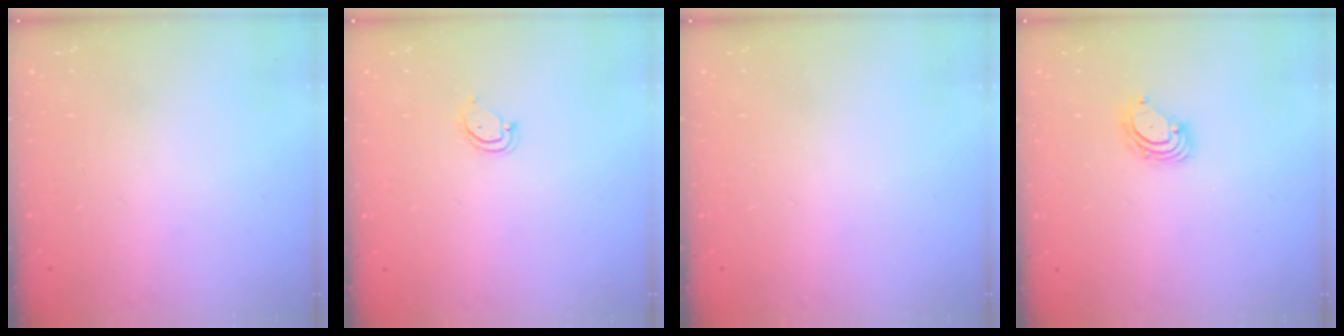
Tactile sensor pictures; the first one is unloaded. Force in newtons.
{"total": 3.9, "press": 3.9, "slide": 0.3}
{"total": 0.0}
{"total": 4.0, "press": 4.0, "slide": 0.5}